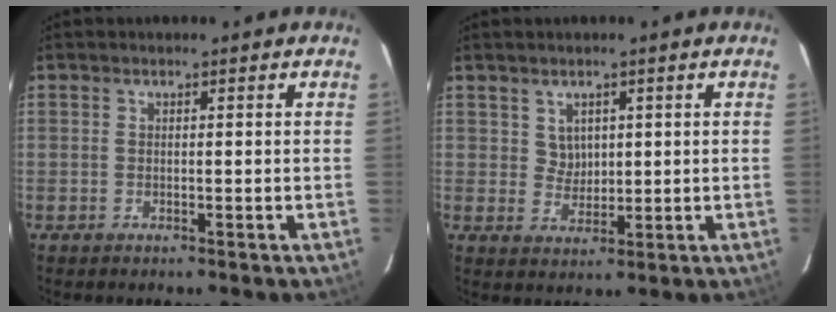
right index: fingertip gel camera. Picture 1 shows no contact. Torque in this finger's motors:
{"motor_torque": [0.00, 0.12, -0.04, -0.01]}